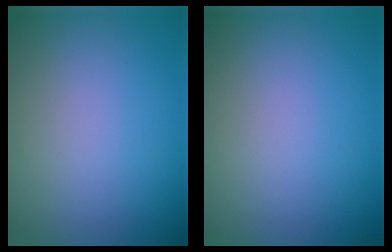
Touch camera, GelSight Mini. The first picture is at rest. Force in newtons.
{"total": 0.0}